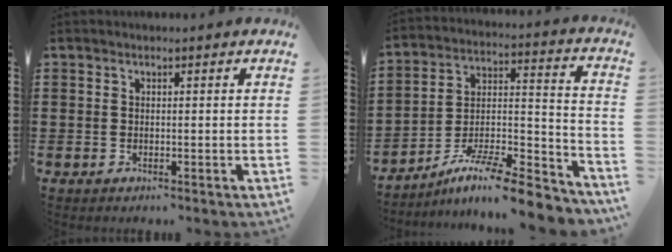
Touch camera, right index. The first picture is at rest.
{"total": 10.3, "force": [-8.5, 1.2, 5.6], "torque": [-0.088, 0.014, -0.166]}